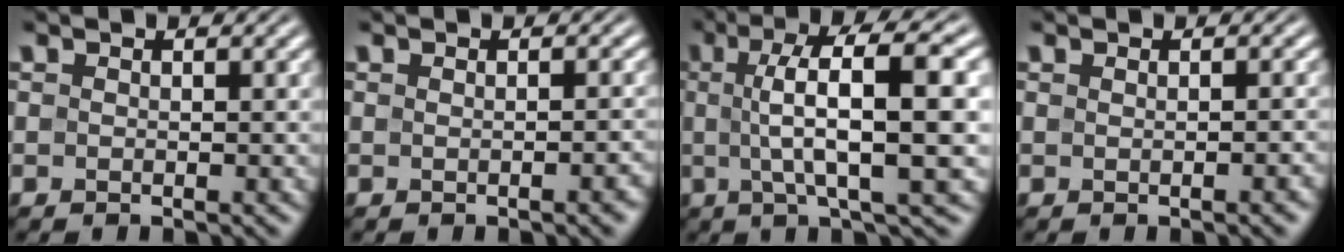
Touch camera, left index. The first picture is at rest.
{"total": 2.2, "force": [-0.3, 0.8, 2.1], "torque": [-0.010, 0.005, 0.000]}
{"total": 10.1, "force": [1.7, 2.3, 9.6], "torque": [-0.133, 0.013, 0.026]}
{"total": 2.6, "force": [0.1, 1.1, 2.4], "torque": [-0.005, 0.011, -0.005]}